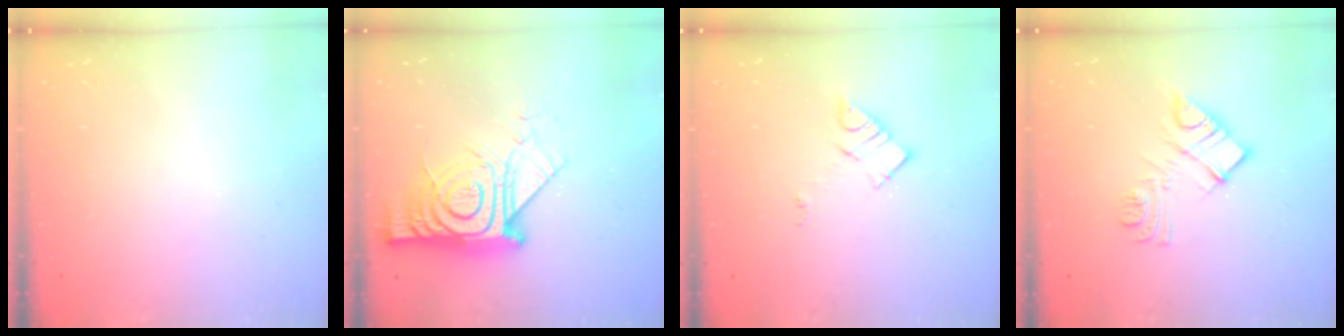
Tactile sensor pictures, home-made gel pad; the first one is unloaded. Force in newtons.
{"total": 17.3, "press": 17.2, "slide": 1.2}
{"total": 7.4, "press": 7.4, "slide": 0.2}
{"total": 11.1, "press": 11.1, "slide": 0.5}